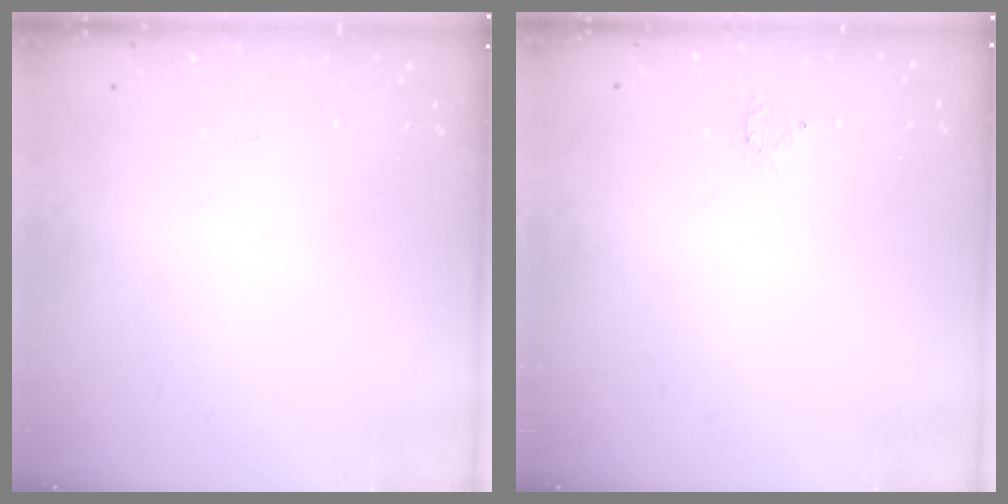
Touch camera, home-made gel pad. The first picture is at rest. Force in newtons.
{"total": 2.3, "press": 2.3, "slide": 0.2}